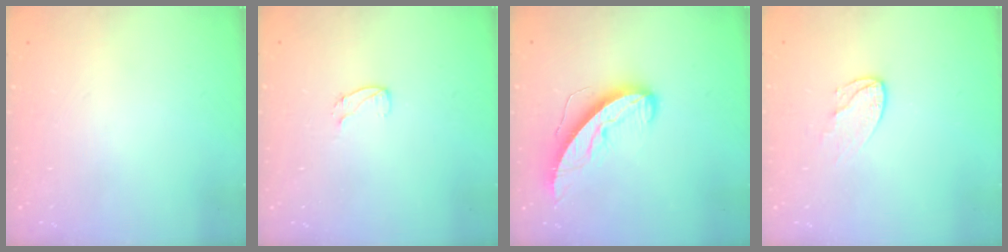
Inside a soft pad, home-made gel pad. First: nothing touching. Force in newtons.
{"total": 5.1, "press": 5.0, "slide": 0.4}
{"total": 11.1, "press": 11.1, "slide": 1.0}
{"total": 6.0, "press": 6.0, "slide": 0.4}